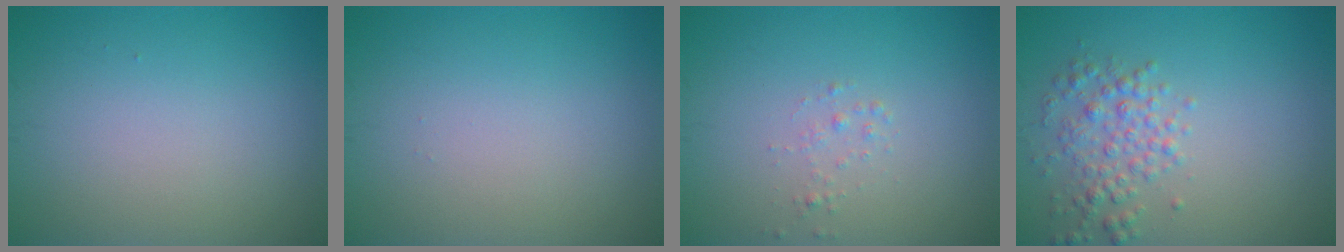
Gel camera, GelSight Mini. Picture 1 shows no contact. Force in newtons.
{"total": 0.0}
{"total": 0.8, "press": 0.8, "slide": 0.0}
{"total": 2.8, "press": 2.8, "slide": 0.1}